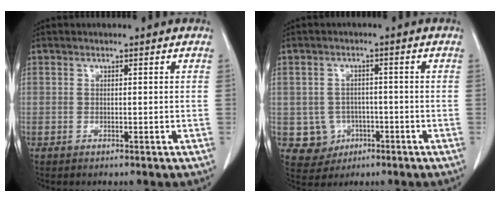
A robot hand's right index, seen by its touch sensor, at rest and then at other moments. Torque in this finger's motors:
{"motor_torque": [-0.25, 0.16, -0.66, -0.13]}